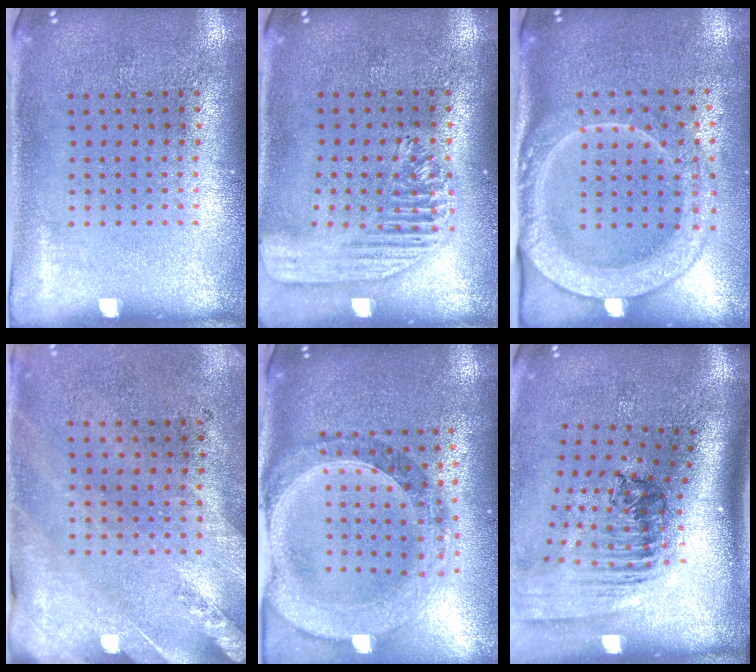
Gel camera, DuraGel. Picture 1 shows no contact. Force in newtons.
{"total": 1.7, "press": 1.5, "slide": 0.7}
{"total": 2.4, "press": 2.1, "slide": 1.2}
{"total": 2.5, "press": 2.0, "slide": 1.4}
{"total": 1.6, "press": 1.5, "slide": 0.5}
{"total": 2.5, "press": 1.8, "slide": 1.7}